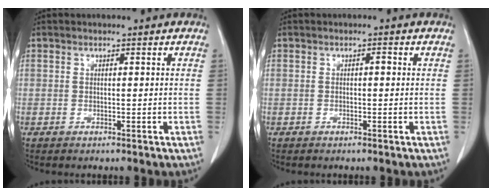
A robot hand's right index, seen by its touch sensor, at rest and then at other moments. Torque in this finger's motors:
{"motor_torque": [-0.03, 0.04, 0.00, 0.00]}